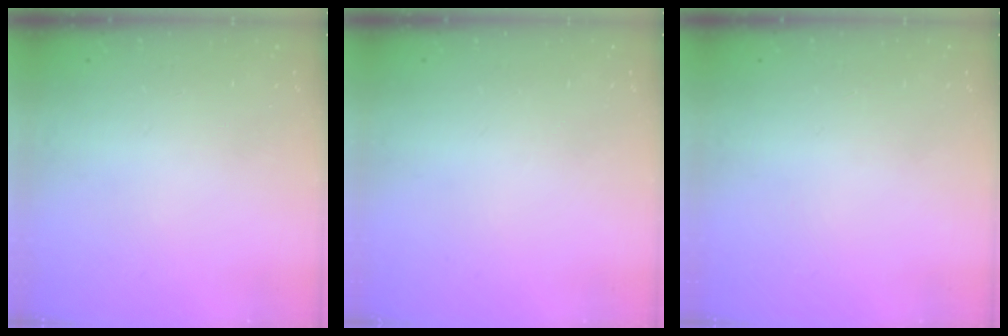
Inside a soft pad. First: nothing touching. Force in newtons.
{"total": 0.0}
{"total": 0.0}